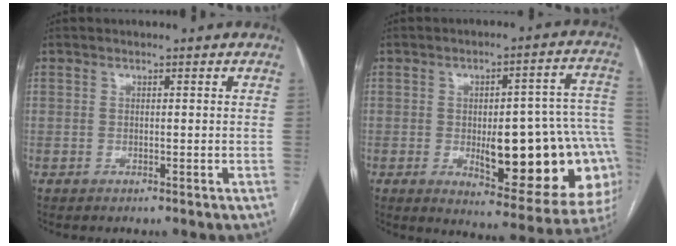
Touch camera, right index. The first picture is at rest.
{"total": 22.7, "force": [-4.1, 6.9, 21.2], "torque": [-0.178, 0.031, -0.025]}